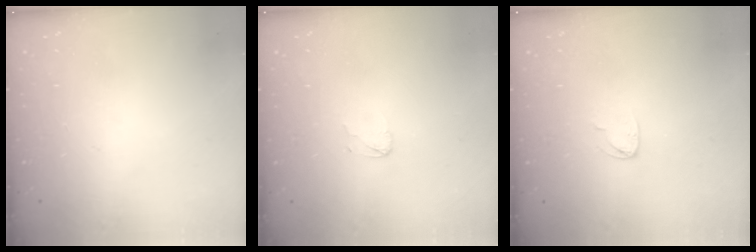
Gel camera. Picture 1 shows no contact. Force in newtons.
{"total": 2.4, "press": 2.4, "slide": 0.2}
{"total": 4.2, "press": 4.2, "slide": 0.2}